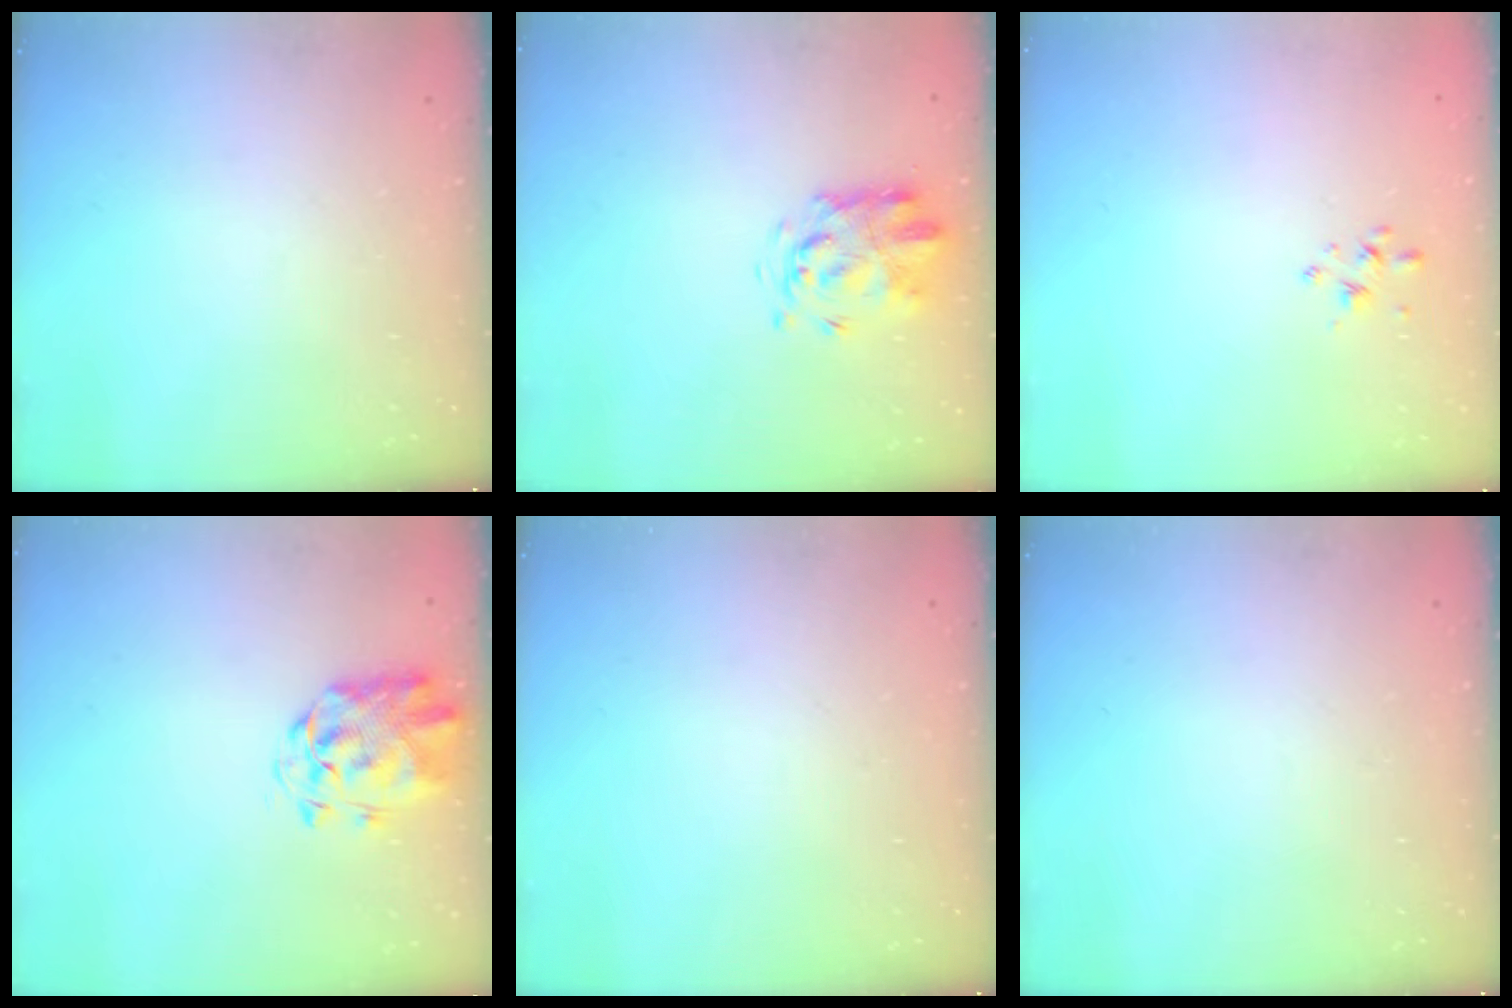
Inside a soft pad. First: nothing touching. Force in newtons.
{"total": 3.4, "press": 3.3, "slide": 0.9}
{"total": 2.4, "press": 2.3, "slide": 0.8}
{"total": 2.9, "press": 2.8, "slide": 0.8}
{"total": 0.0}
{"total": 0.0}